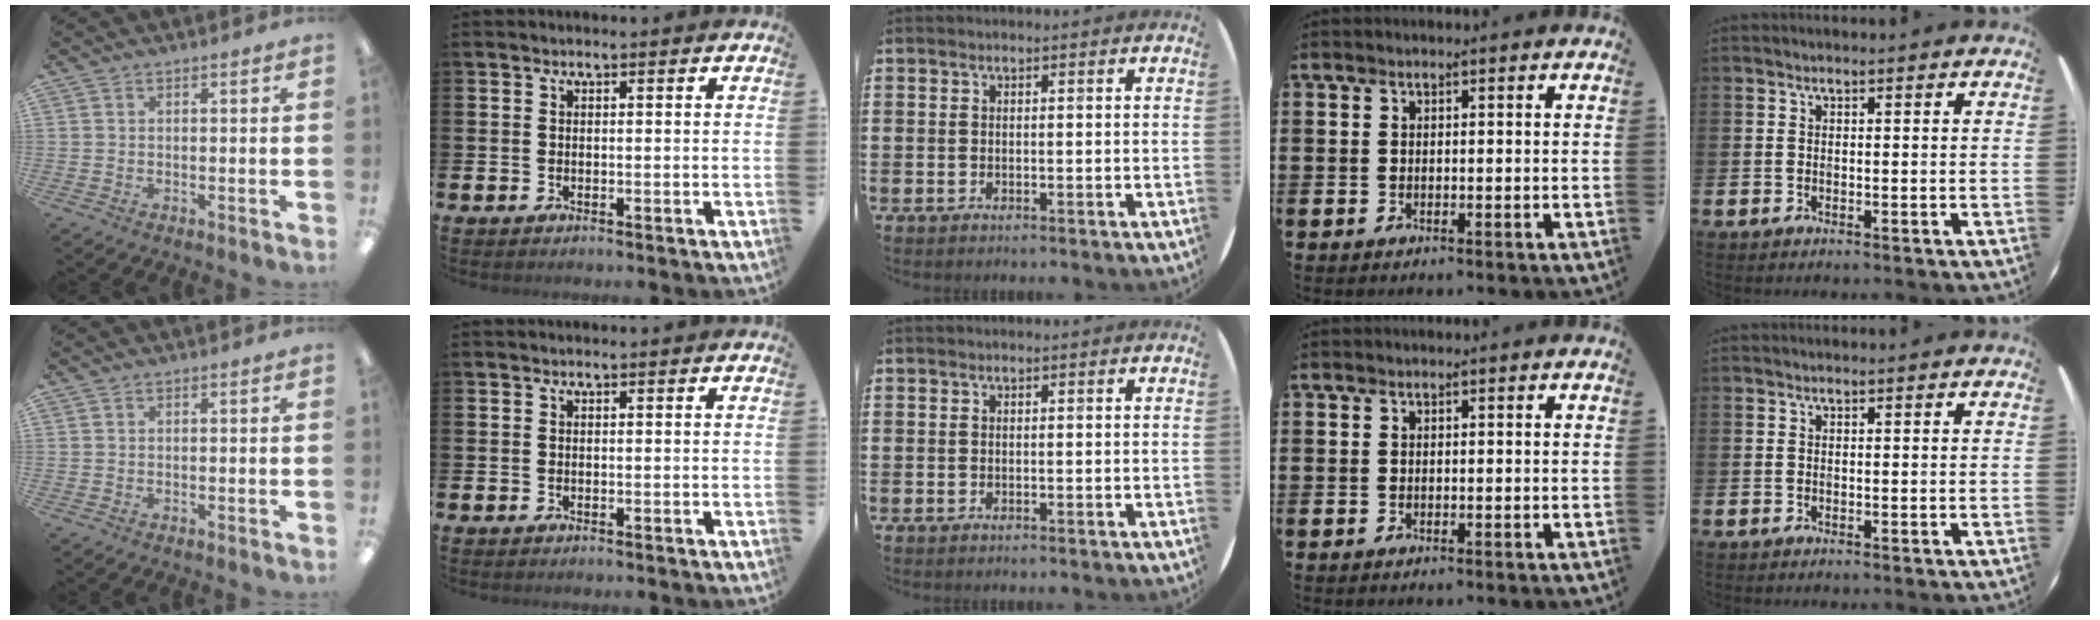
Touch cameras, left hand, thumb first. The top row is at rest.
{}